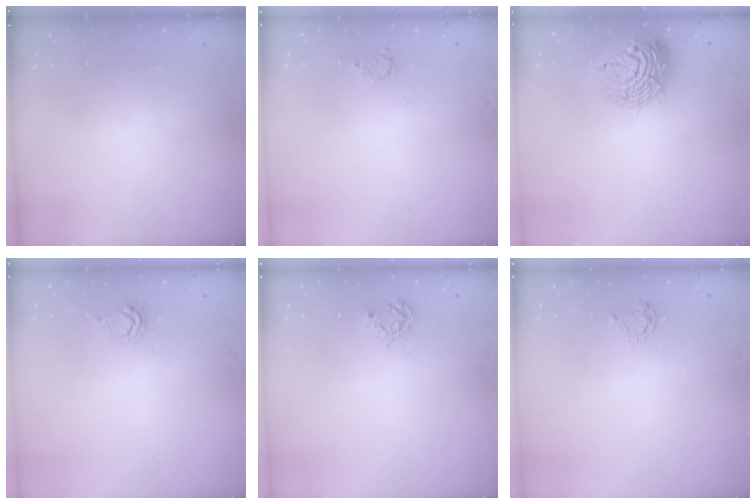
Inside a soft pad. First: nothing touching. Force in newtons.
{"total": 2.8, "press": 2.8, "slide": 0.3}
{"total": 14.0, "press": 13.9, "slide": 1.5}
{"total": 4.3, "press": 4.3, "slide": 0.6}
{"total": 5.0, "press": 5.0, "slide": 0.4}
{"total": 4.2, "press": 4.2, "slide": 0.5}